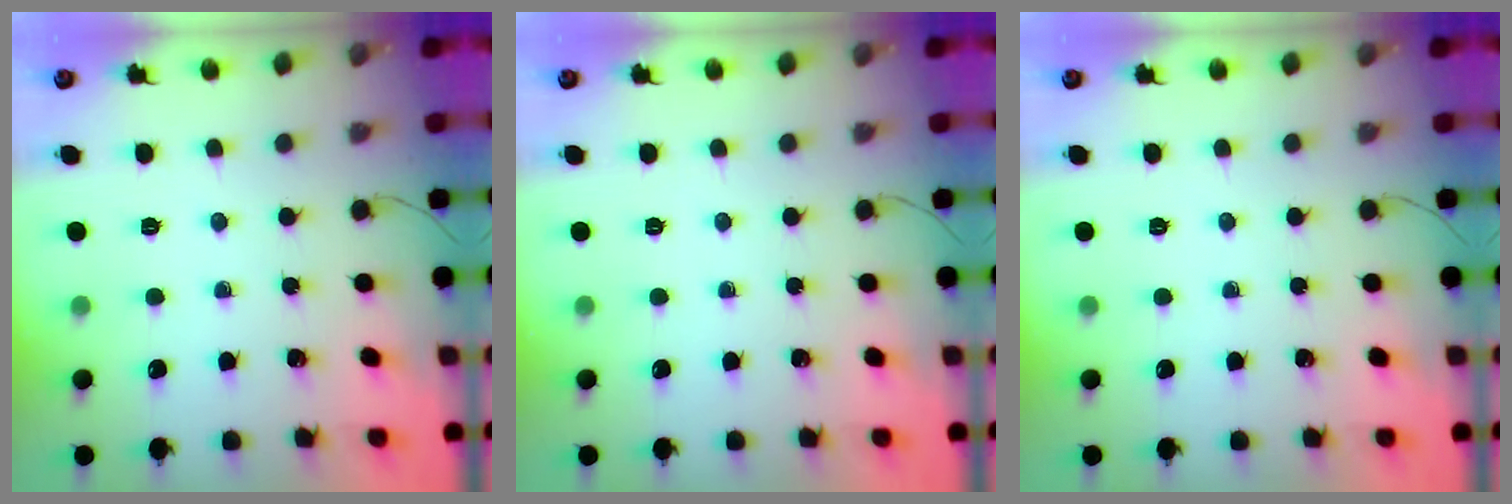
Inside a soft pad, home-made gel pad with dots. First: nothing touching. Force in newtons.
{"total": 0.0}
{"total": 0.0}